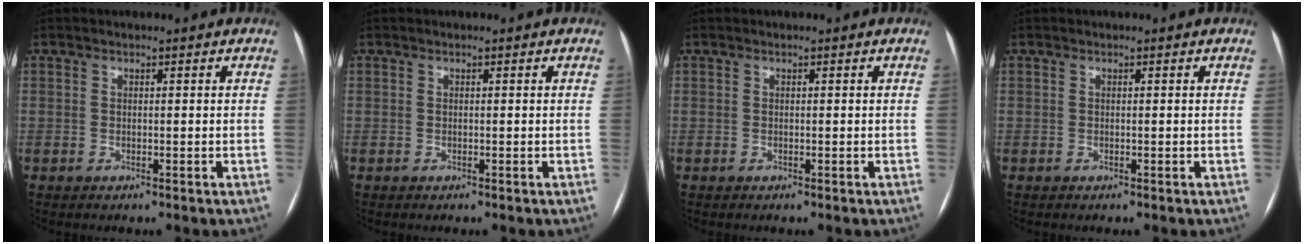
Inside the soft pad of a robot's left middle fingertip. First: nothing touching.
{"total": 0.0}
{"total": 0.0}
{"total": 0.0}